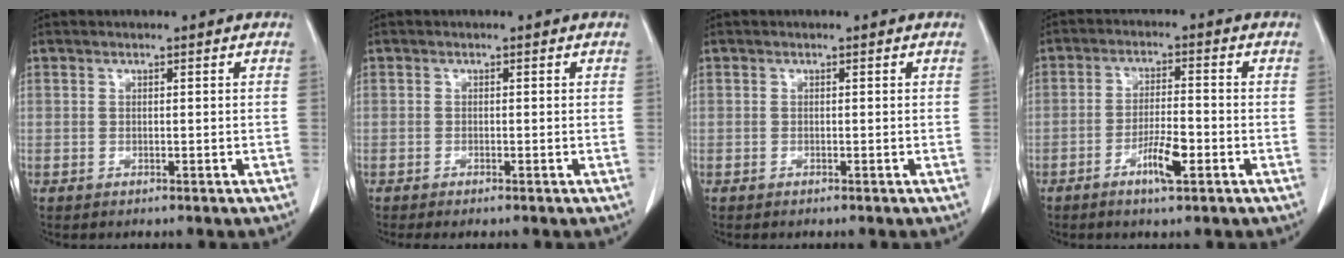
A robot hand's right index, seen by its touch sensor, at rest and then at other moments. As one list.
[{"total": 1.0, "force": [-0.8, 0.0, 0.6], "torque": [-0.009, -0.002, -0.014]}, {"total": 0.0}, {"total": 5.4, "force": [-2.5, 0.8, 4.7], "torque": [-0.087, -0.004, -0.046]}]